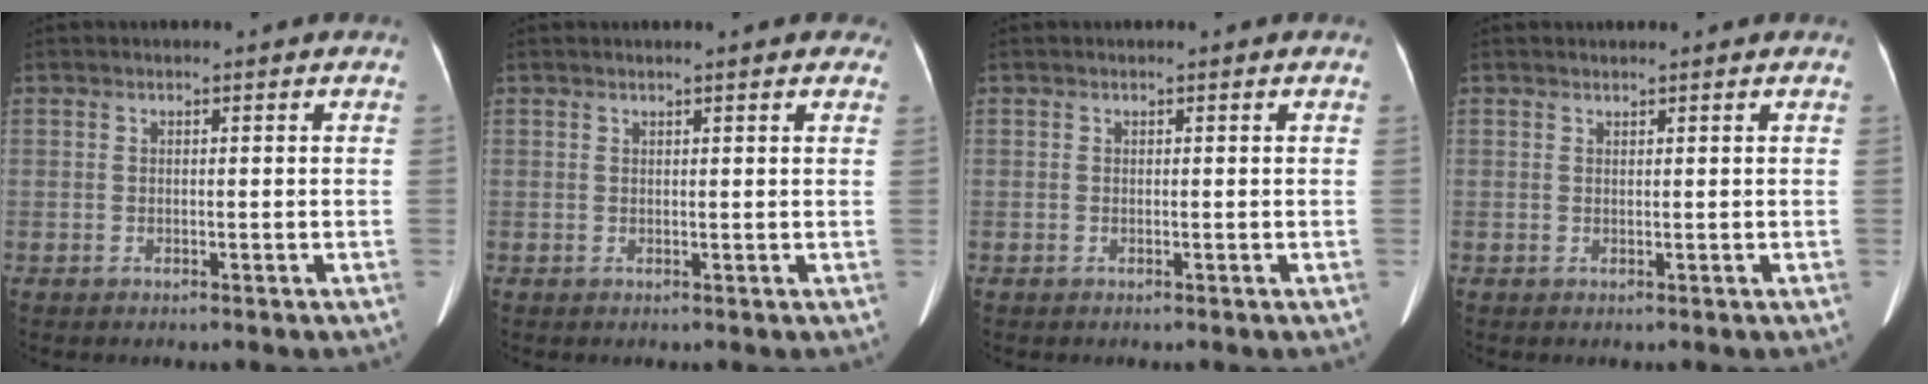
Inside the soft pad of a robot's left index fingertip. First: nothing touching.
{"total": 3.0, "force": [2.5, 0.4, 1.6], "torque": [-0.016, 0.013, 0.022]}
{"total": 0.0}
{"total": 0.9, "force": [0.9, -0.1, 0.2], "torque": [-0.011, 0.005, 0.016]}